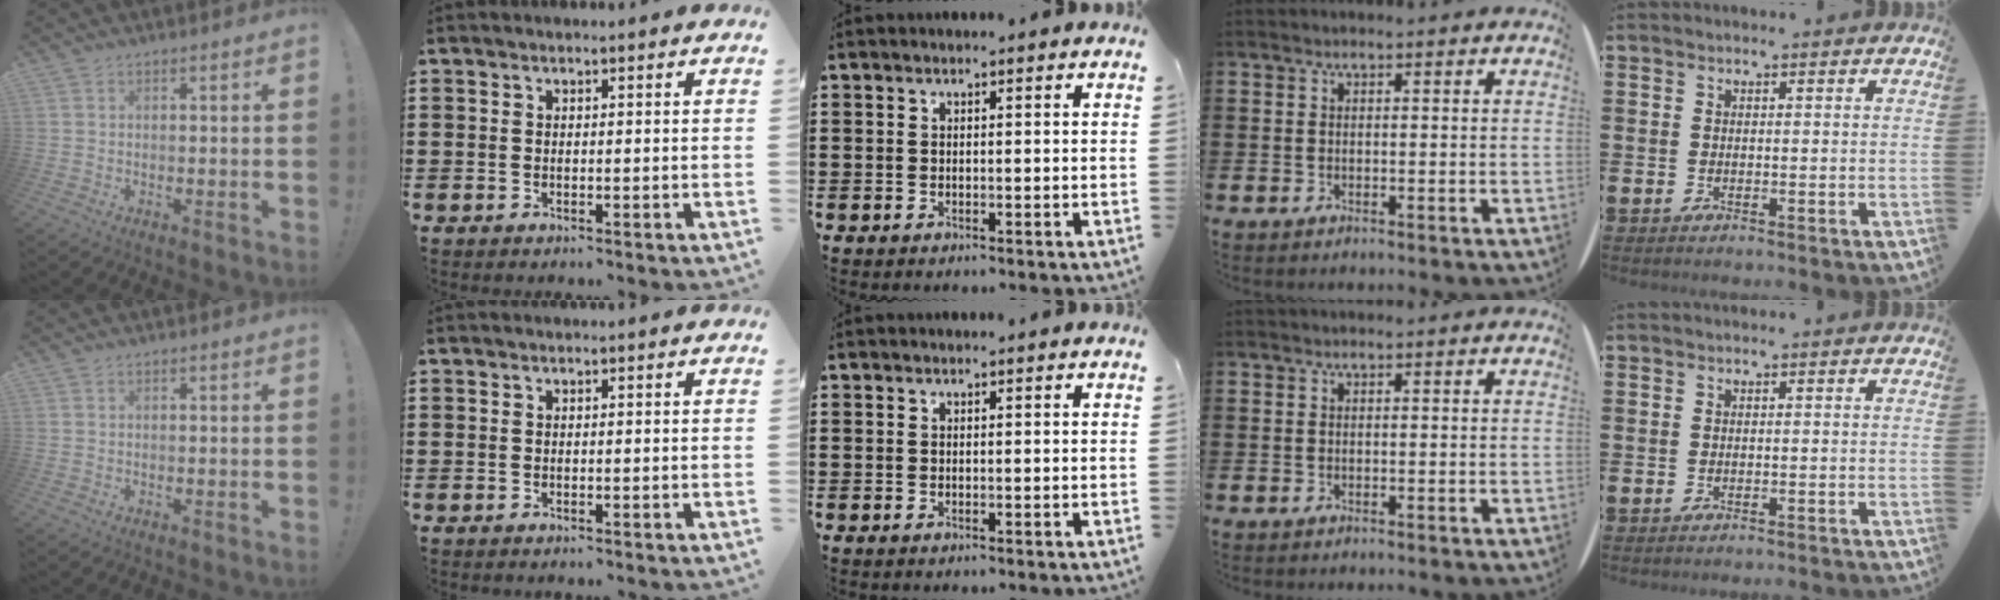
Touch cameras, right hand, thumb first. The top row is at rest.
{}